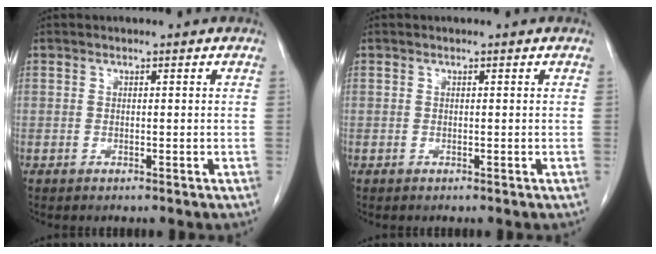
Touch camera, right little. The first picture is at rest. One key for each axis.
{"total": 0.0}